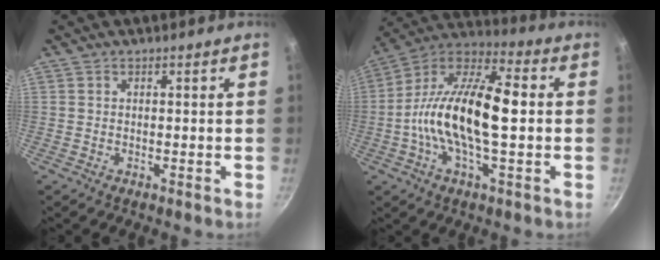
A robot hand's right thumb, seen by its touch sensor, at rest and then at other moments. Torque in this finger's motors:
{"motor_torque": [0.01, 0.91, 1.46, -1.31, 0.23]}